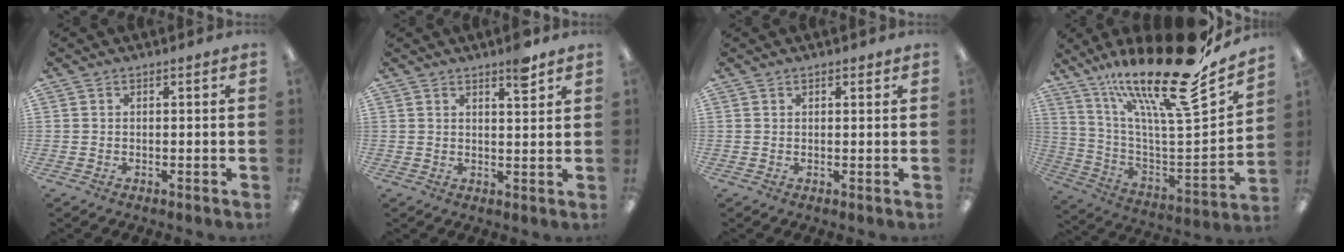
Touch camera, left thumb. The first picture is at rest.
{"total": 4.7, "force": [3.5, 1.1, 2.9], "torque": [-0.033, -0.021, 0.055]}
{"total": 1.0, "force": [0.7, 0.5, 0.5], "torque": [-0.002, -0.001, 0.011]}
{"total": 25.6, "force": [18.6, 4.3, 17.1], "torque": [-0.268, -0.140, 0.302]}